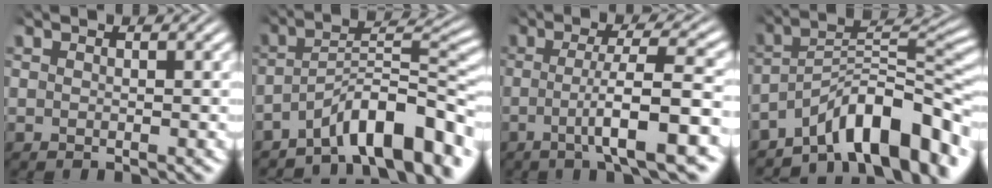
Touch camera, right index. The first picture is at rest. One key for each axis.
{"total": 8.0, "fx": -4.4, "fy": 2.8, "fz": 6.0, "tx": -0.102, "ty": -0.015, "tz": -0.065}
{"total": 6.0, "fx": -2.2, "fy": 1.3, "fz": 5.4, "tx": -0.090, "ty": -0.009, "tz": -0.030}
{"total": 10.0, "fx": -5.0, "fy": 4.5, "fz": 7.4, "tx": -0.121, "ty": -0.024, "tz": -0.073}